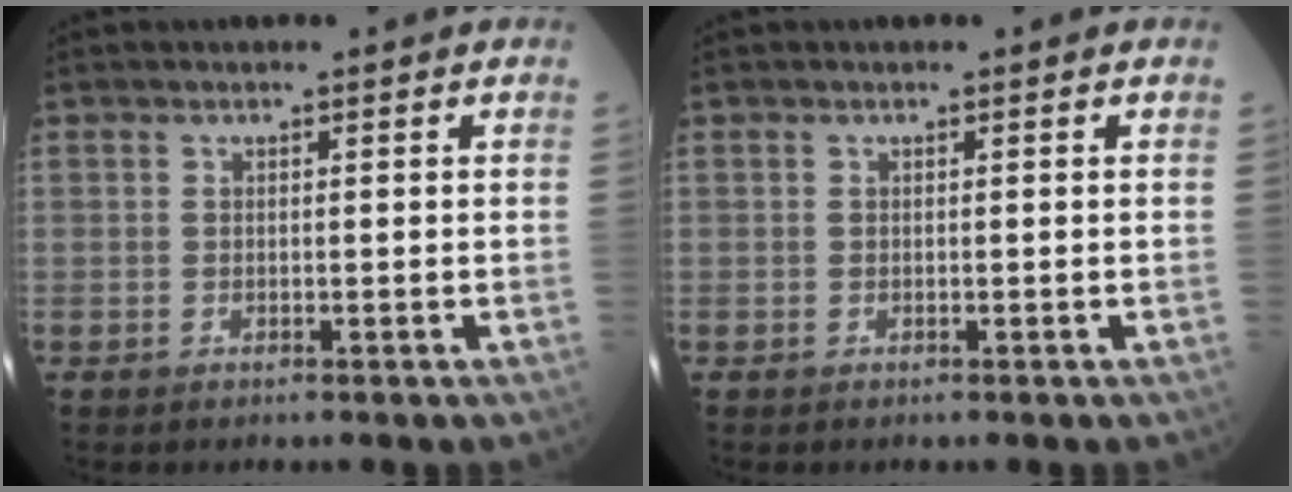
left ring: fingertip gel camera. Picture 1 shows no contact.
{"total": 0.0}